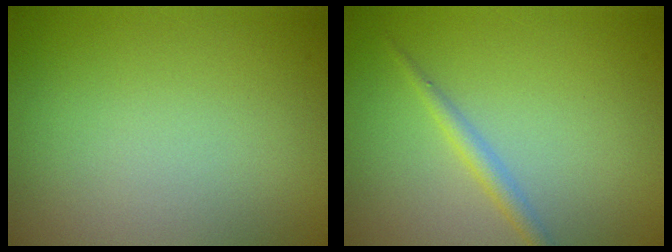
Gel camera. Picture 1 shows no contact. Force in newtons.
{"total": 1.5, "press": 1.5, "slide": 0.1}